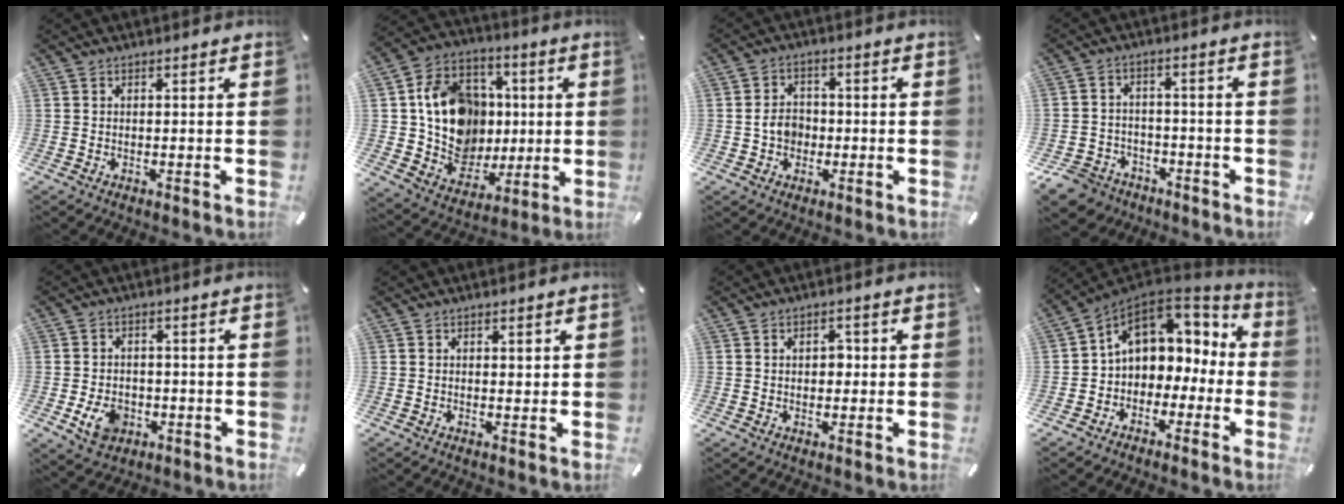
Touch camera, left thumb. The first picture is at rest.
{"total": 17.3, "force": [1.7, 15.0, 8.4], "torque": [-0.144, 0.004, 0.048]}
{"total": 5.2, "force": [-1.0, 4.3, 2.6], "torque": [-0.047, 0.006, -0.021]}
{"total": 7.2, "force": [-4.9, 5.0, 1.6], "torque": [-0.042, 0.029, -0.095]}
{"total": 6.6, "force": [-2.0, 5.2, 3.5], "torque": [-0.076, 0.002, -0.037]}
{"total": 0.9, "force": [0.4, 0.7, 0.5], "torque": [-0.003, -0.002, 0.005]}
{"total": 2.9, "force": [0.2, 2.1, 2.0], "torque": [-0.026, 0.002, -0.005]}
{"total": 10.2, "force": [3.5, 8.3, 4.8], "torque": [-0.103, -0.014, 0.068]}